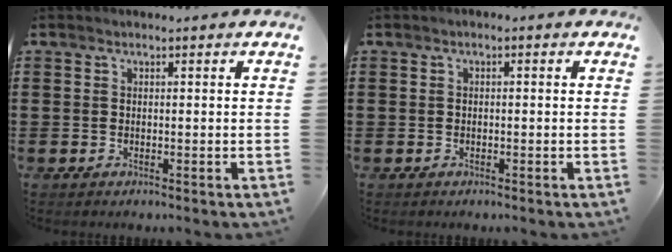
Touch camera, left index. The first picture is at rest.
{"total": 0.6, "force": [-0.4, 0.2, 0.4], "torque": [-0.009, -0.003, -0.008]}